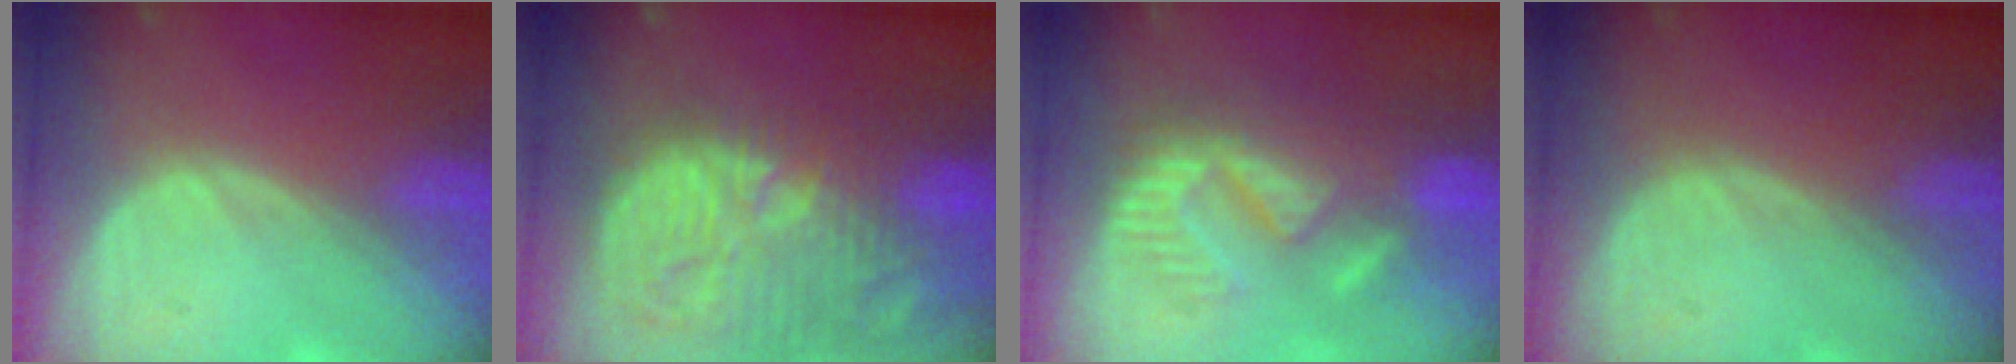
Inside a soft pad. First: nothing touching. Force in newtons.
{"total": 15.4, "press": 13.4, "slide": 7.5}
{"total": 9.1, "press": 8.9, "slide": 1.9}
{"total": 0.0}